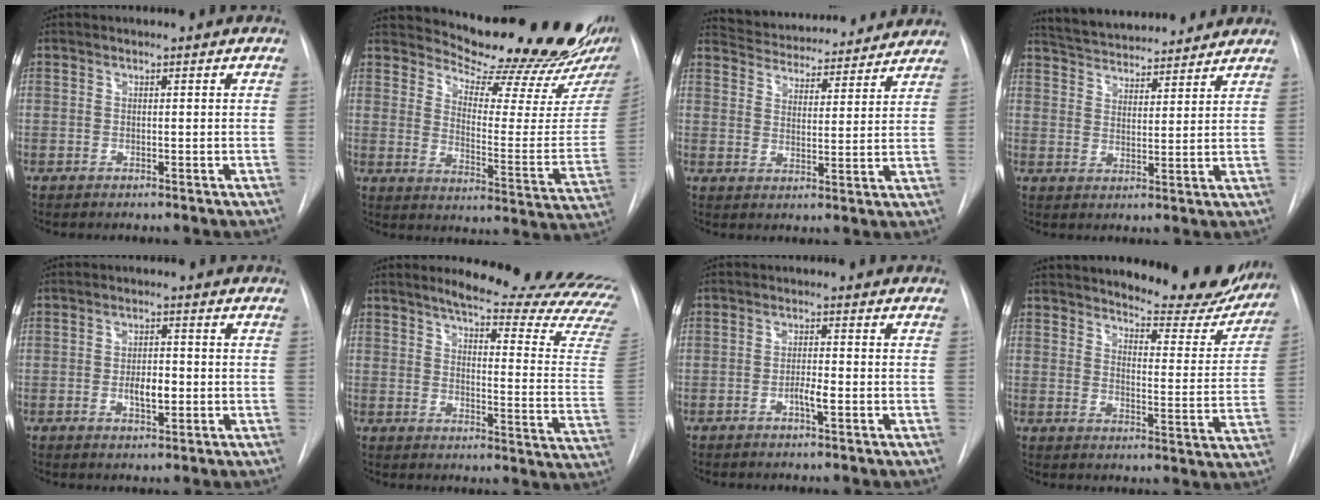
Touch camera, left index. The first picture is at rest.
{"total": 19.8, "force": [18.2, 0.8, 7.7], "torque": [-0.109, -0.120, 0.232]}
{"total": 16.4, "force": [15.5, 3.7, 4.1], "torque": [-0.063, 0.010, 0.211]}
{"total": 13.8, "force": [12.8, 2.9, 4.3], "torque": [-0.068, 0.020, 0.194]}
{"total": 3.8, "force": [-1.8, 1.4, 3.1], "torque": [-0.049, -0.004, -0.025]}
{"total": 23.2, "force": [20.7, 1.4, 10.2], "torque": [-0.132, -0.133, 0.229]}
{"total": 2.8, "force": [-2.1, 0.1, 1.8], "torque": [-0.031, -0.005, -0.034]}
{"total": 16.3, "force": [14.9, 3.6, 5.6], "torque": [-0.055, -0.056, 0.176]}